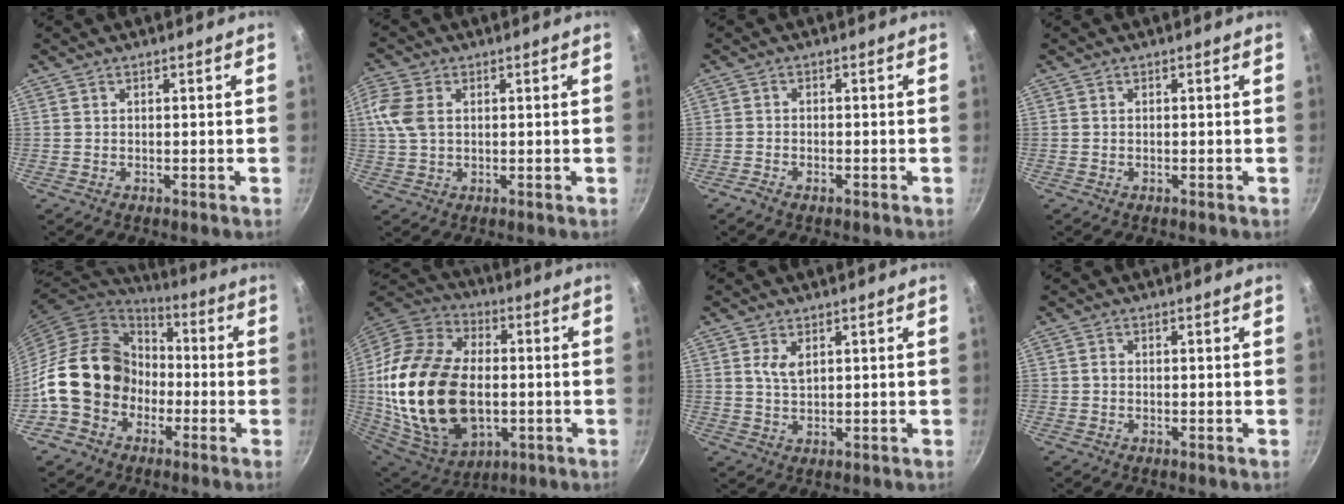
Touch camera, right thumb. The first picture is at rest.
{"total": 6.5, "force": [1.1, 4.5, 4.5], "torque": [-0.099, 0.008, 0.017]}
{"total": 2.4, "force": [-1.6, 1.1, 1.4], "torque": [-0.036, 0.013, -0.035]}
{"total": 0.0}
{"total": 17.1, "force": [-4.0, 14.1, 8.9], "torque": [-0.113, 0.051, -0.074]}
{"total": 29.4, "force": [-1.9, 18.9, 22.5], "torque": [-0.429, 0.012, -0.023]}
{"total": 3.2, "force": [1.2, 1.7, 2.4], "torque": [-0.041, -0.010, 0.023]}
{"total": 0.8, "force": [-0.3, 0.4, 0.6], "torque": [-0.017, 0.006, -0.010]}